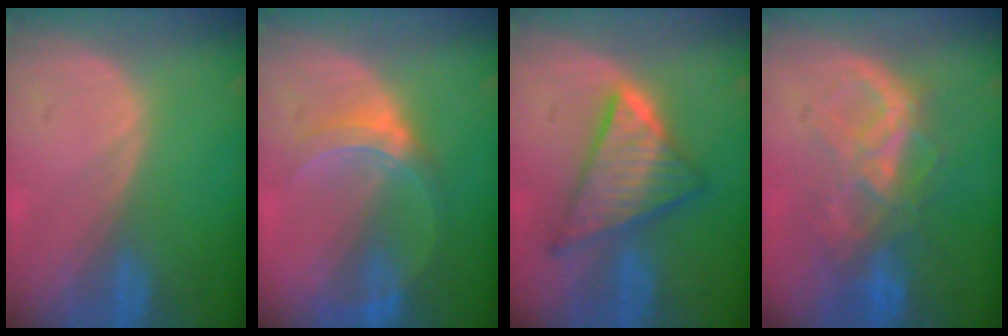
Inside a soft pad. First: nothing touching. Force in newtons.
{"total": 5.6, "press": 5.6, "slide": 0.4}
{"total": 9.1, "press": 9.1, "slide": 0.6}
{"total": 7.9, "press": 7.6, "slide": 2.3}